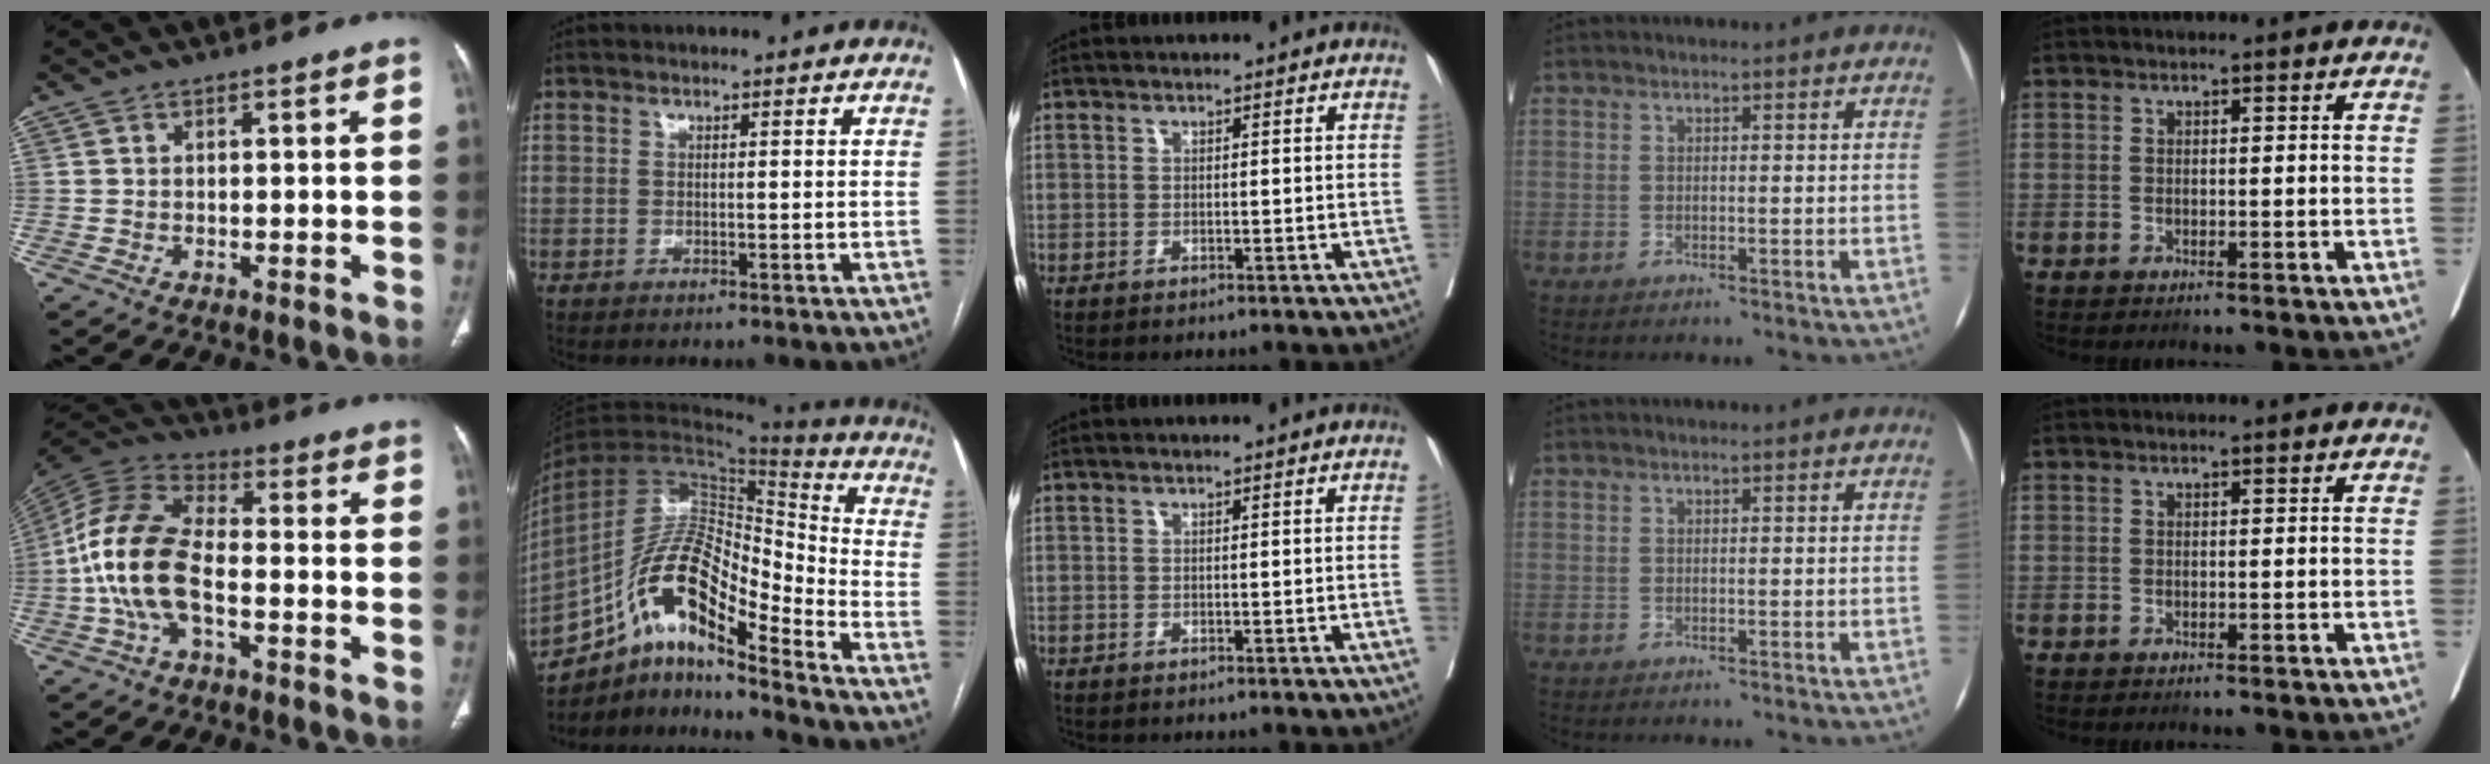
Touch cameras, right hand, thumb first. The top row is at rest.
{"thumb": {"total": 14.9, "force": [-3.3, 7.9, 12.1], "torque": [-0.252, 0.037, -0.069]}, "index": {"total": 16.1, "force": [-10.2, 4.2, 11.7], "torque": [-0.213, 0.044, -0.174]}, "middle": {"total": 0.6, "force": [-0.1, -0.1, 0.6], "torque": [-0.013, -0.001, 0.001]}}